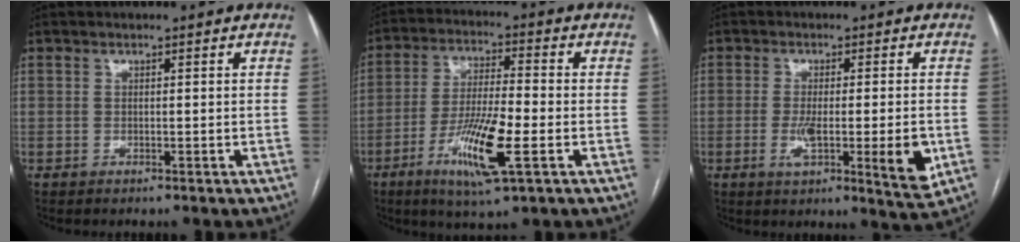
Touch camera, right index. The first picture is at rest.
{"total": 11.9, "force": [-4.5, 1.2, 10.9], "torque": [-0.211, -0.016, -0.080]}
{"total": 9.9, "force": [-2.4, 1.4, 9.5], "torque": [-0.140, -0.017, -0.035]}